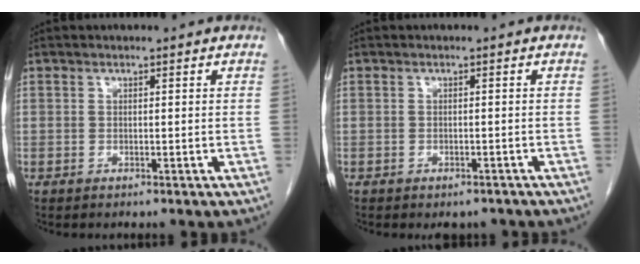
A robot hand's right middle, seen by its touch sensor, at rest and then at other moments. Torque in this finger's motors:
{"motor_torque": [0.08, -0.08, 0.16, 0.02]}